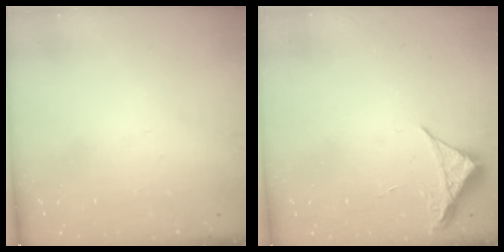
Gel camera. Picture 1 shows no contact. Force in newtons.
{"total": 4.1, "press": 4.1, "slide": 0.5}